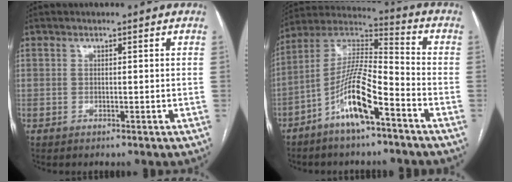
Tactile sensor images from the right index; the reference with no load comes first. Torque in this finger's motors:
{"motor_torque": [1.95, -0.19, 0.62, 0.21]}